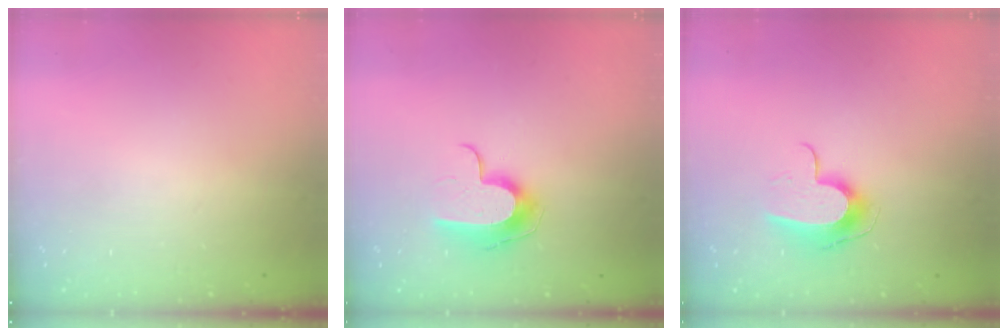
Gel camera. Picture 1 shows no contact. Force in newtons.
{"total": 10.3, "press": 10.3, "slide": 0.3}
{"total": 9.9, "press": 9.9, "slide": 0.4}